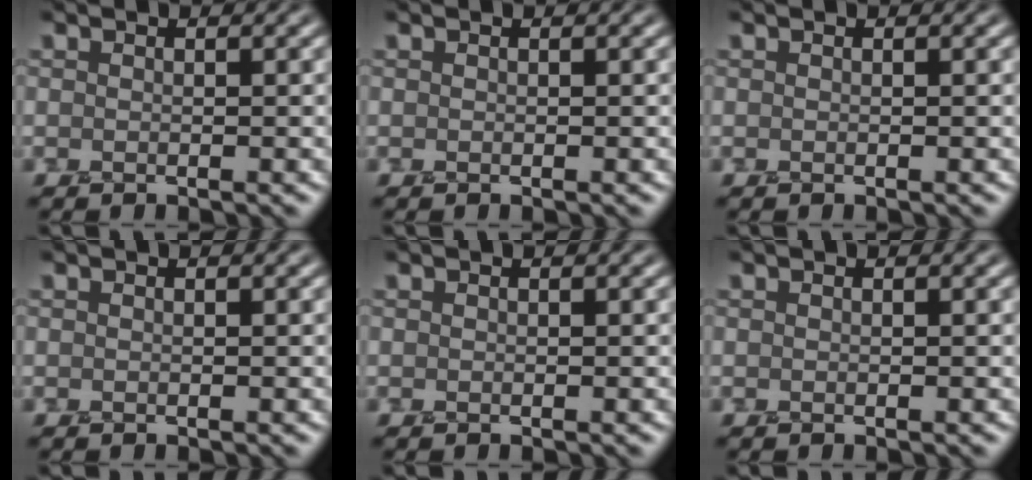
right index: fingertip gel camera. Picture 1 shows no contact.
{"total": 0.0}
{"total": 0.0}
{"total": 0.0}
{"total": 0.0}
{"total": 0.0}